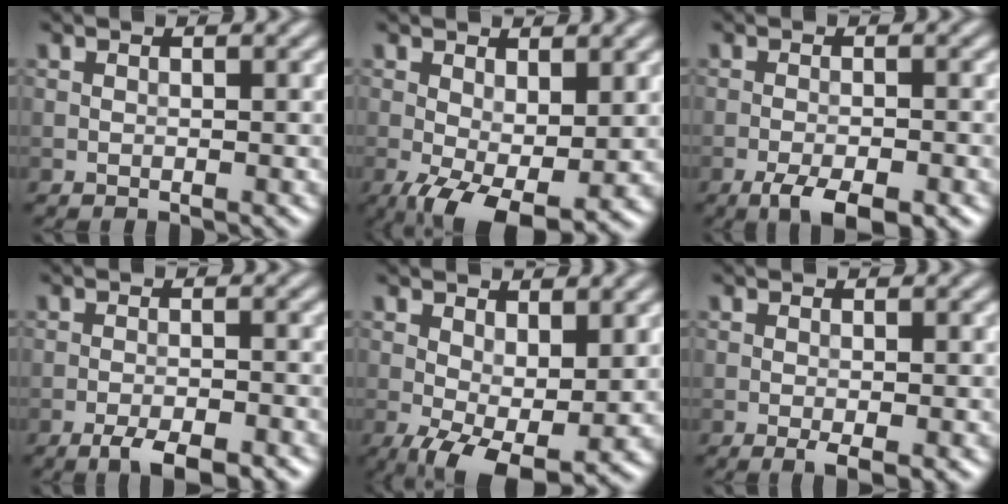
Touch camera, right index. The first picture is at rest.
{"total": 6.6, "force": [-1.8, 3.1, 5.5], "torque": [-0.110, -0.022, -0.021]}
{"total": 4.3, "force": [-2.6, 1.2, 3.2], "torque": [-0.057, -0.004, -0.042]}
{"total": 3.6, "force": [-2.5, 0.9, 2.5], "torque": [-0.045, -0.001, -0.041]}
{"total": 6.9, "force": [-1.2, 3.4, 5.9], "torque": [-0.111, -0.021, -0.008]}
{"total": 1.9, "force": [-0.7, 0.3, 1.7], "torque": [-0.029, -0.007, -0.013]}